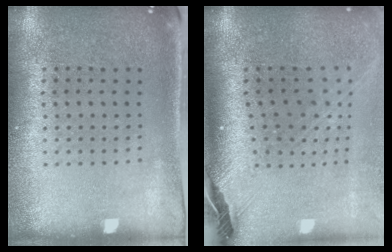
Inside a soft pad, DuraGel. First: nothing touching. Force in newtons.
{"total": 2.8, "press": 2.0, "slide": 2.0}